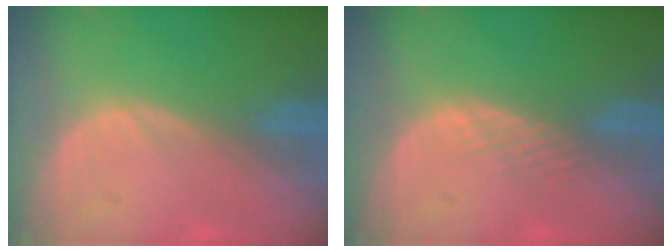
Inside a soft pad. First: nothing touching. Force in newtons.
{"total": 1.6, "press": 1.6, "slide": 0.1}